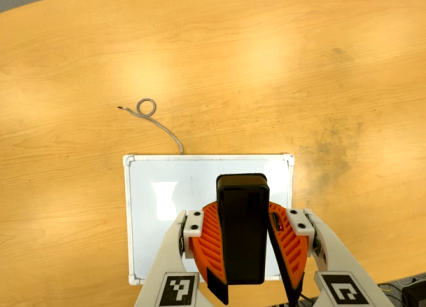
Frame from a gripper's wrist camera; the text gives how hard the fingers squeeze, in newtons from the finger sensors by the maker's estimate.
{"total": 8.6, "left": 8.3, "right": 9.0}